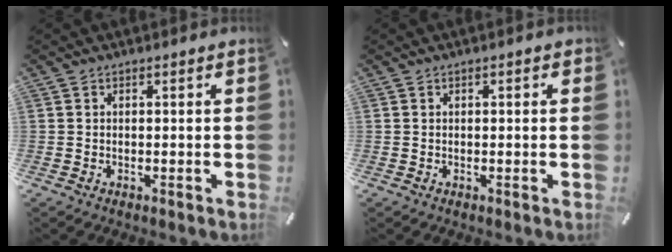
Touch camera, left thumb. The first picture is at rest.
{"total": 0.5, "force": [0.0, 0.3, 0.4], "torque": [-0.007, 0.001, 0.000]}